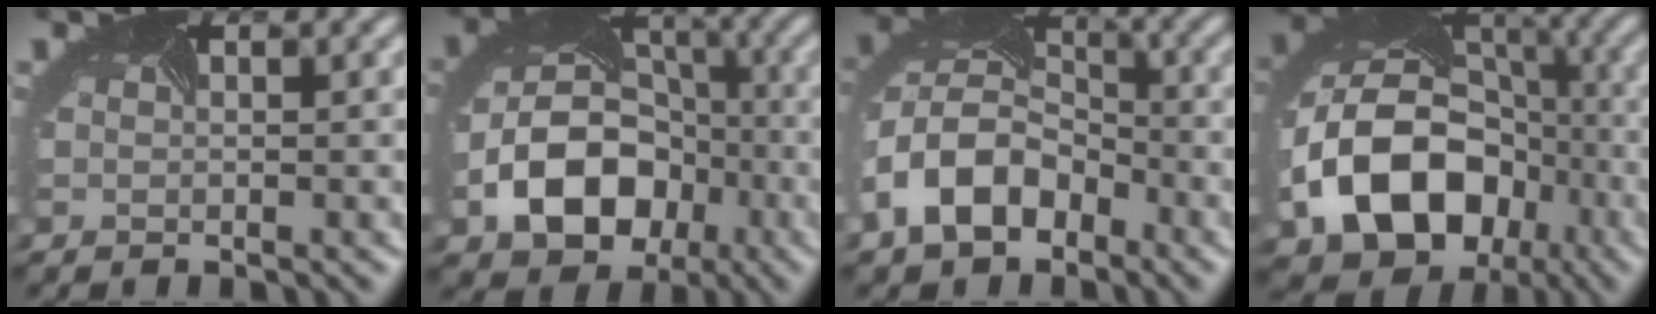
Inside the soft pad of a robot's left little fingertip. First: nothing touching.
{"total": 9.9, "force": [-3.6, 7.0, 5.9], "torque": [-0.117, -0.025, -0.058]}
{"total": 8.3, "force": [-3.4, 5.5, 5.2], "torque": [-0.116, -0.005, -0.071]}
{"total": 14.0, "force": [-4.7, 10.3, 8.2], "torque": [-0.172, -0.027, -0.070]}